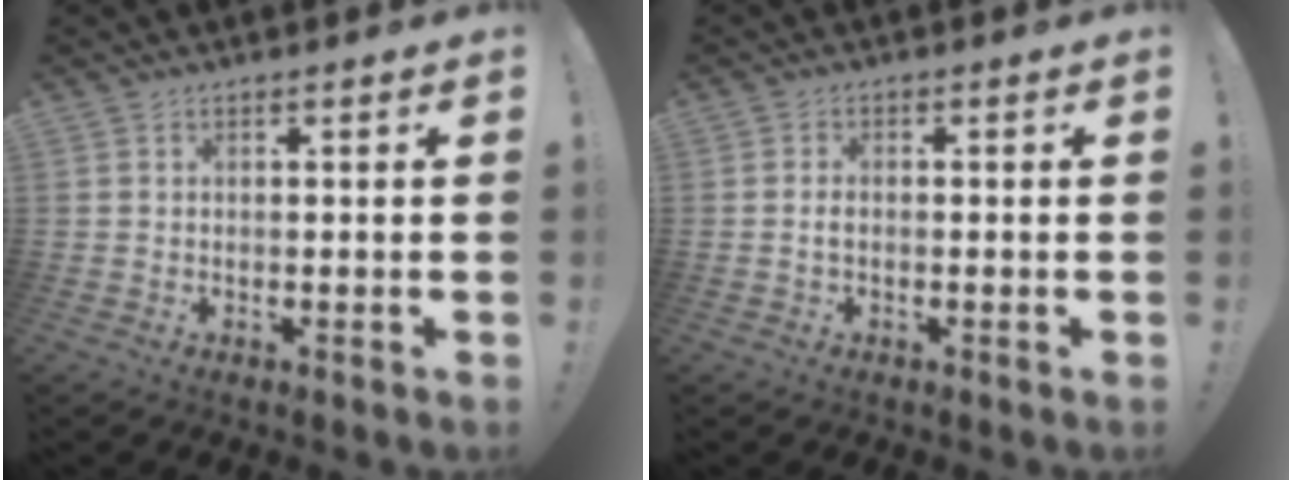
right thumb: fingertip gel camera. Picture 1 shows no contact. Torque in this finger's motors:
{"motor_torque": [-0.14, 0.04, 0.01, 0.23, -0.03]}